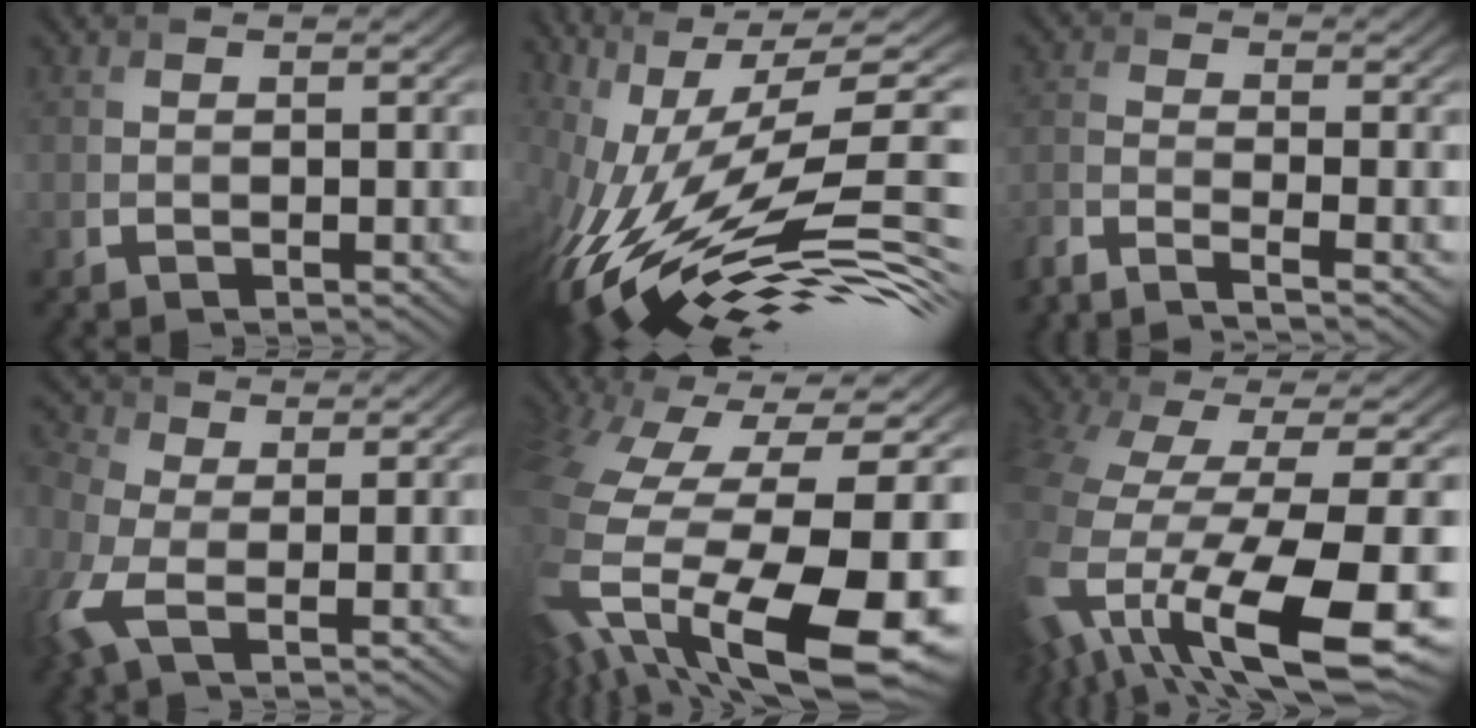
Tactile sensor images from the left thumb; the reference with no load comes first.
{"total": 16.2, "force": [-1.9, 5.4, 15.1], "torque": [-0.278, 0.011, -0.041]}
{"total": 4.7, "force": [-4.1, 0.5, 2.3], "torque": [-0.045, -0.009, -0.095]}
{"total": 7.9, "force": [-1.4, 4.6, 6.2], "torque": [-0.197, -0.005, -0.040]}
{"total": 18.1, "force": [-4.9, 8.4, 15.3], "torque": [-0.309, -0.068, -0.051]}
{"total": 16.5, "force": [-6.9, 6.6, 13.4], "torque": [-0.320, -0.061, -0.090]}